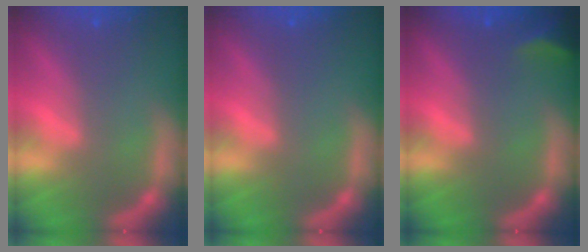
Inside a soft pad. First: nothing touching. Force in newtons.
{"total": 0.0}
{"total": 2.9}